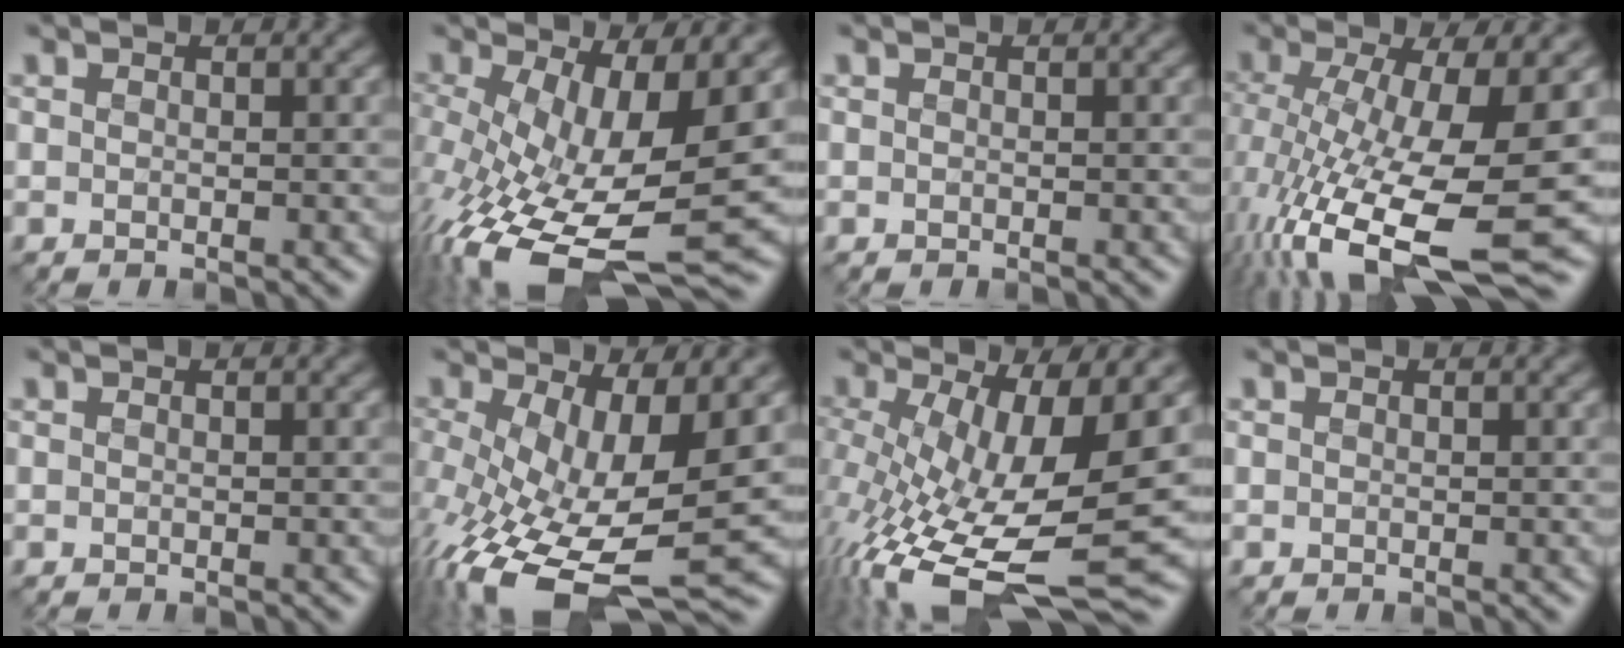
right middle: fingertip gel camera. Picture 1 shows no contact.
{"total": 12.9, "force": [-2.9, 4.7, 11.7], "torque": [-0.217, -0.024, -0.045]}
{"total": 0.0}
{"total": 12.9, "force": [-3.0, 4.4, 11.7], "torque": [-0.226, -0.028, -0.043]}
{"total": 0.0}
{"total": 11.3, "force": [-2.4, 4.3, 10.2], "torque": [-0.197, -0.030, -0.035]}
{"total": 14.4, "force": [-3.6, 5.0, 13.0], "torque": [-0.242, -0.022, -0.058]}
{"total": 0.0}